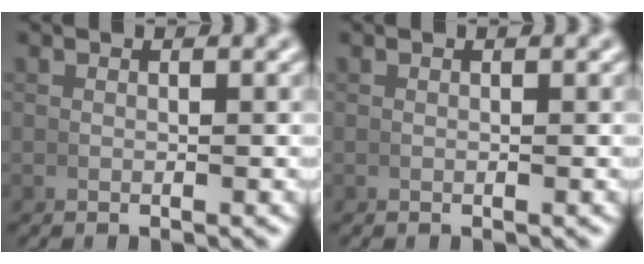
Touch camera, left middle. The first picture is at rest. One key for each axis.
{"total": 0.0}